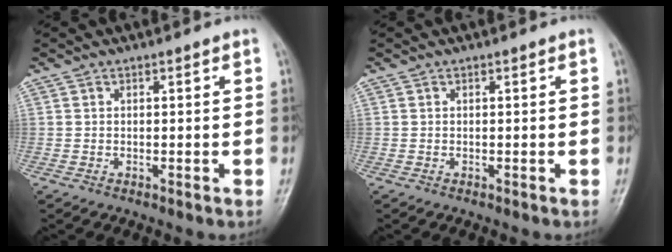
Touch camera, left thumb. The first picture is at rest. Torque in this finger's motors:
{"motor_torque": [0.00, 0.00, 0.01, -0.01, 0.00]}